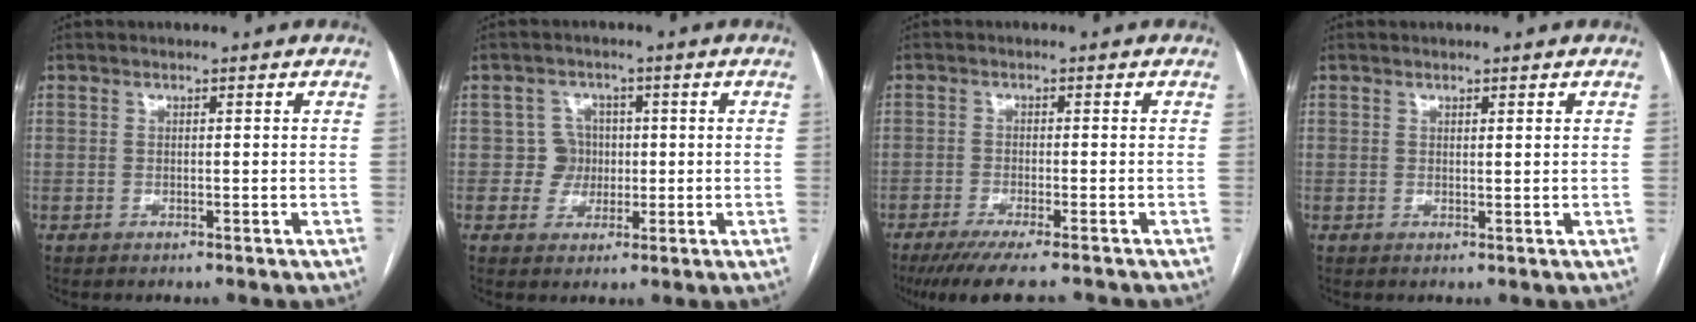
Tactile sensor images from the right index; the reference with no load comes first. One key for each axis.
{"total": 3.8, "fx": 0.1, "fy": 3.8, "fz": 0.1, "tx": 0.009, "ty": 0.015, "tz": 0.004}
{"total": 9.9, "fx": -8.3, "fy": 0.4, "fz": 5.4, "tx": -0.072, "ty": -0.023, "tz": -0.129}
{"total": 0.7, "fx": 0.6, "fy": -0.2, "fz": 0.4, "tx": -0.009, "ty": -0.002, "tz": 0.007}